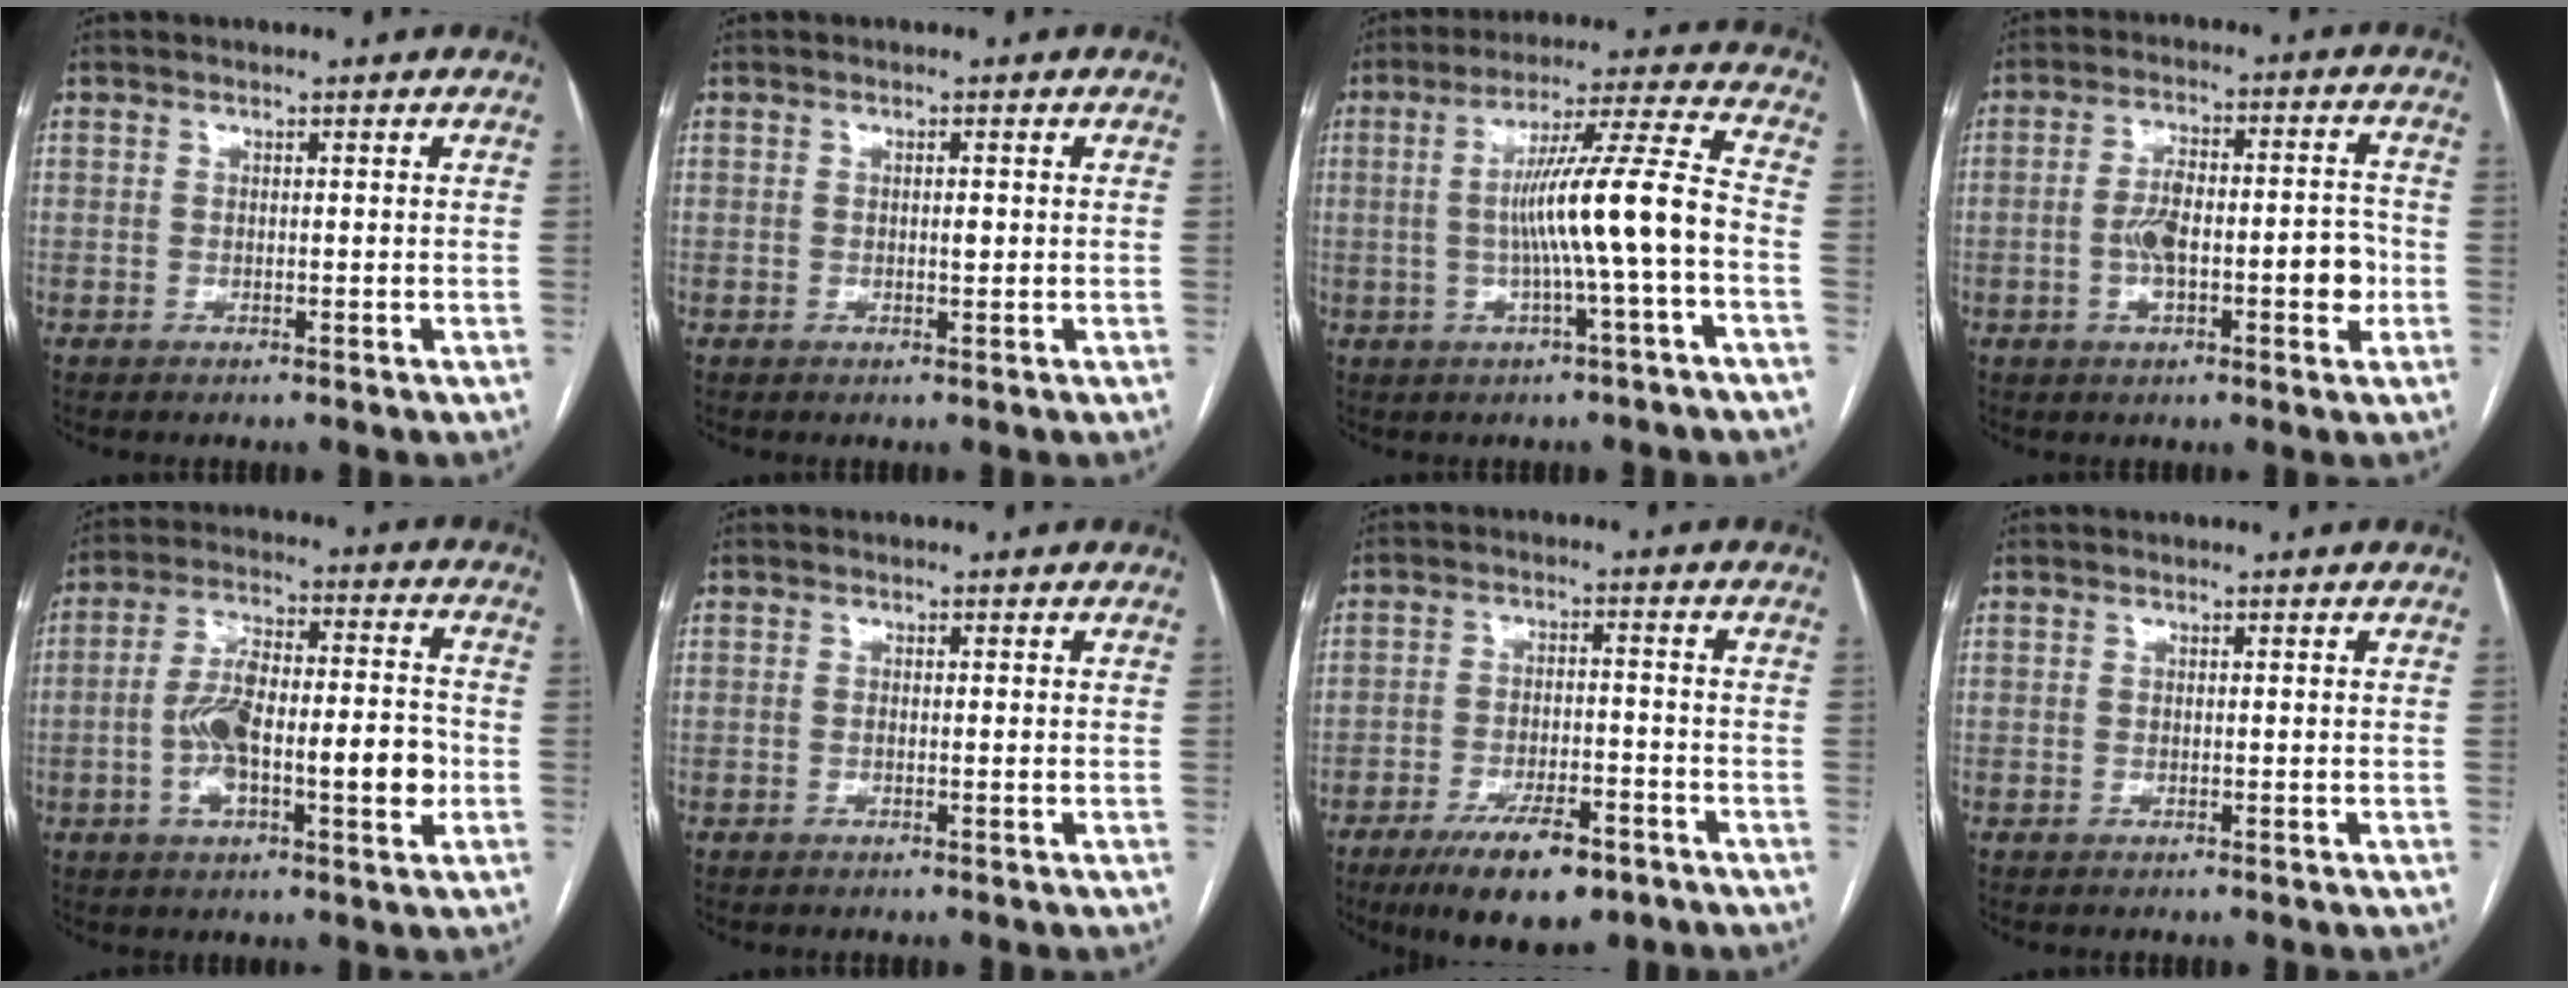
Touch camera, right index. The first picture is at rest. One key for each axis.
{"total": 1.1, "fx": 0.0, "fy": 0.3, "fz": 1.1, "tx": -0.019, "ty": 0.000, "tz": 0.001}
{"total": 12.1, "fx": -1.9, "fy": -1.0, "fz": 11.9, "tx": -0.203, "ty": 0.016, "tz": -0.031}
{"total": 10.4, "fx": -2.0, "fy": 3.5, "fz": 9.6, "tx": -0.160, "ty": 0.027, "tz": -0.027}
{"total": 14.4, "fx": -2.8, "fy": 4.2, "fz": 13.5, "tx": -0.231, "ty": 0.027, "tz": -0.043}
{"total": 0.7, "fx": -0.1, "fy": 0.1, "fz": 0.7, "tx": -0.013, "ty": 0.000, "tz": -0.001}
{"total": 10.7, "fx": -7.0, "fy": 3.6, "fz": 7.3, "tx": -0.121, "ty": -0.008, "tz": -0.111}
{"total": 0.0}